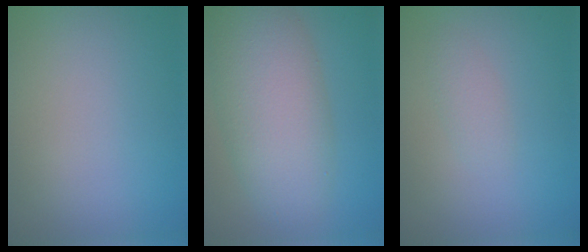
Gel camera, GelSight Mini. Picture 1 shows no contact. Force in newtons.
{"total": 7.5, "press": 7.5, "slide": 0.4}
{"total": 1.2, "press": 1.2, "slide": 0.0}